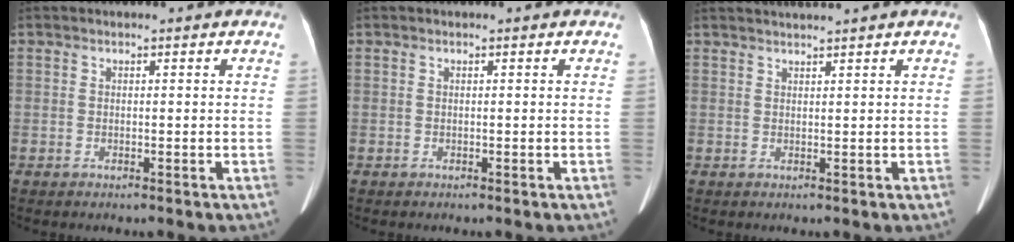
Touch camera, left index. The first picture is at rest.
{"total": 0.0}
{"total": 2.5, "force": [2.2, -0.9, 0.6], "torque": [-0.006, 0.015, 0.043]}